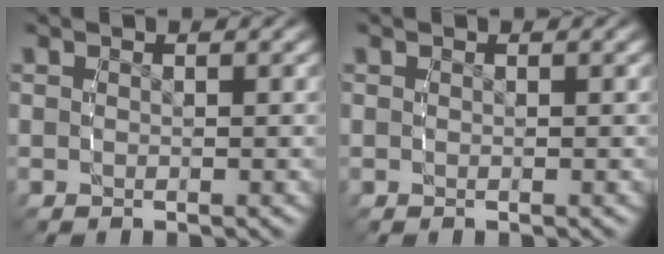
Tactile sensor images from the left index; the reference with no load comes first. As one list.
[{"total": 0.0}]